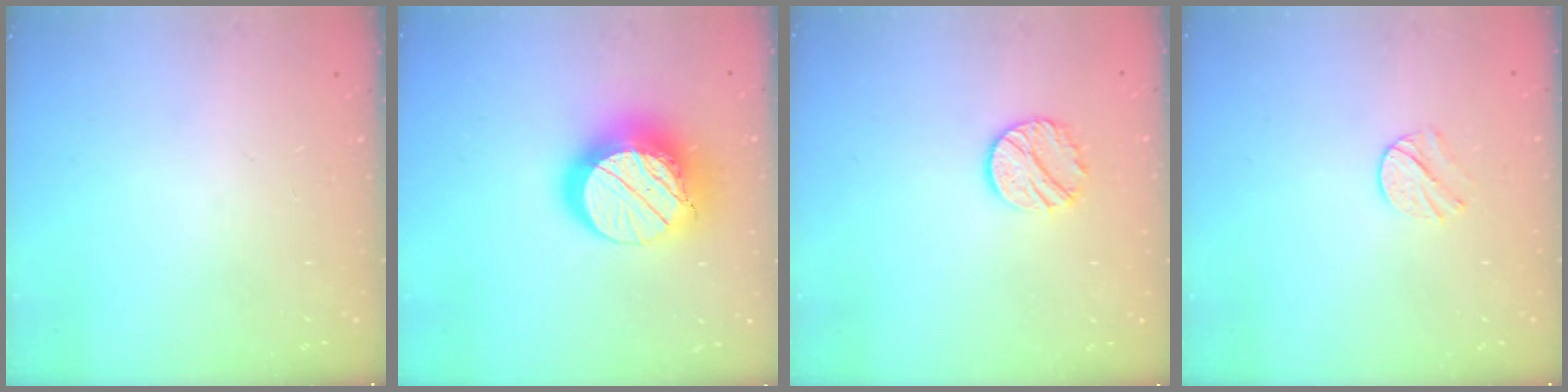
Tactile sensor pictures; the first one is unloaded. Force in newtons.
{"total": 18.4, "press": 18.3, "slide": 1.5}
{"total": 9.2, "press": 9.2, "slide": 0.3}
{"total": 5.0, "press": 5.0, "slide": 0.5}